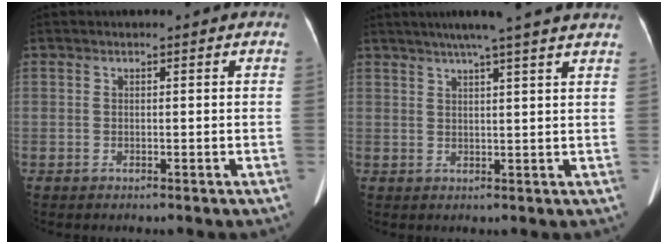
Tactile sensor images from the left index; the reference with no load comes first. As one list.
[{"total": 12.3, "force": [10.2, -0.6, 6.9], "torque": [-0.108, 0.023, 0.116]}]